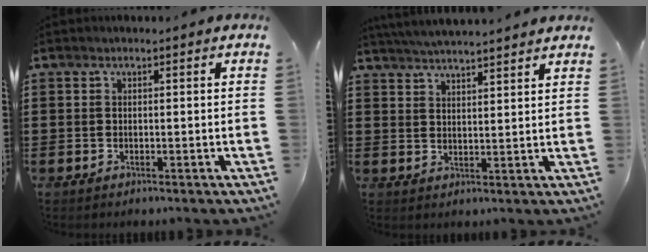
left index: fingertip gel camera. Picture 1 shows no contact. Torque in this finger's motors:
{"motor_torque": [0.05, -0.12, 0.58, 0.21]}